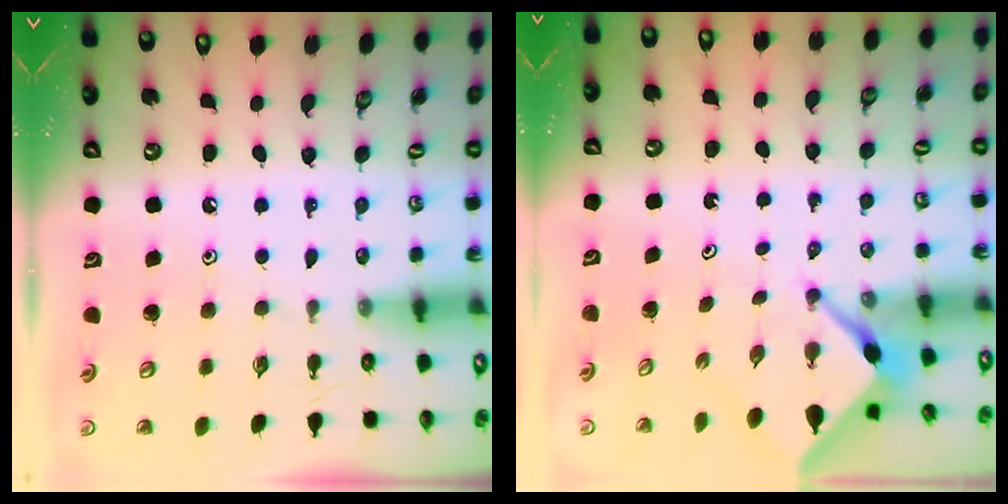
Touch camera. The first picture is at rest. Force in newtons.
{"total": 2.6, "press": 2.6, "slide": 0.2}